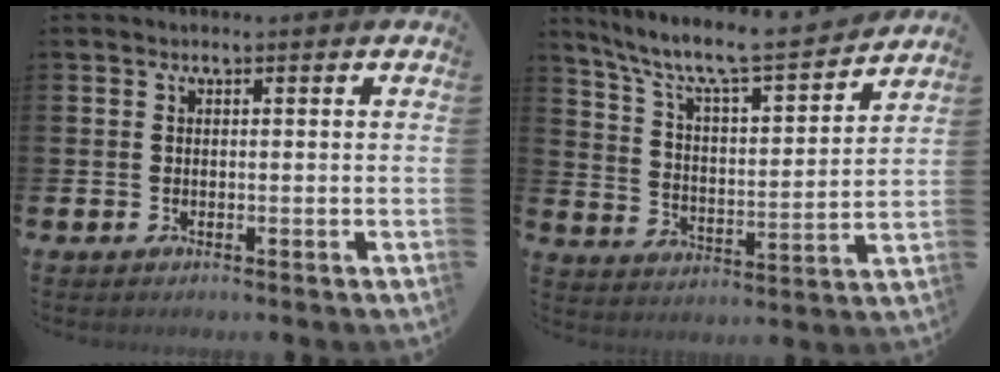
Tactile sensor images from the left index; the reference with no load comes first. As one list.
[{"total": 8.9, "force": [7.7, 1.5, 4.1], "torque": [-0.108, -0.055, 0.125]}]